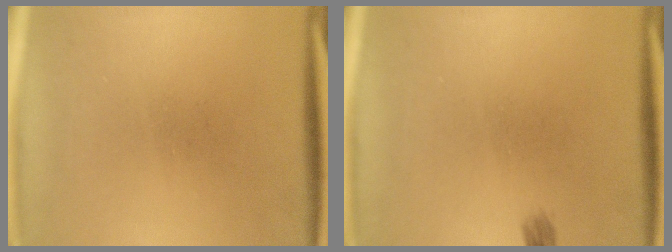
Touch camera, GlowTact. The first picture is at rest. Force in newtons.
{"total": 1.0}